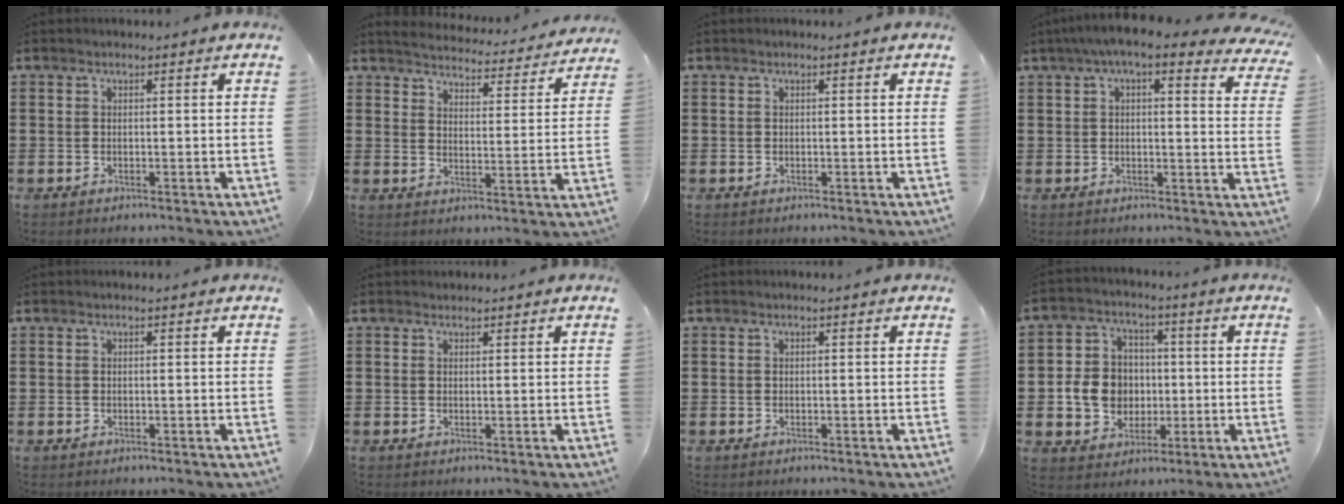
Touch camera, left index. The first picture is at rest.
{"total": 4.3, "force": [4.3, -0.2, 0.1], "torque": [-0.025, -0.037, 0.072]}
{"total": 0.0}
{"total": 6.0, "force": [4.5, 0.7, 3.9], "torque": [-0.089, -0.006, 0.079]}
{"total": 0.0}
{"total": 0.6, "force": [0.5, 0.2, 0.0], "torque": [-0.001, 0.001, 0.011]}
{"total": 0.0}
{"total": 7.9, "force": [-0.4, 7.2, 3.2], "torque": [-0.085, 0.018, -0.008]}